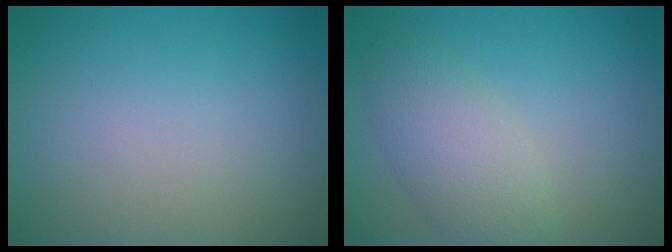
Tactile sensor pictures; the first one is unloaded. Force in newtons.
{"total": 3.9, "press": 3.9, "slide": 0.2}